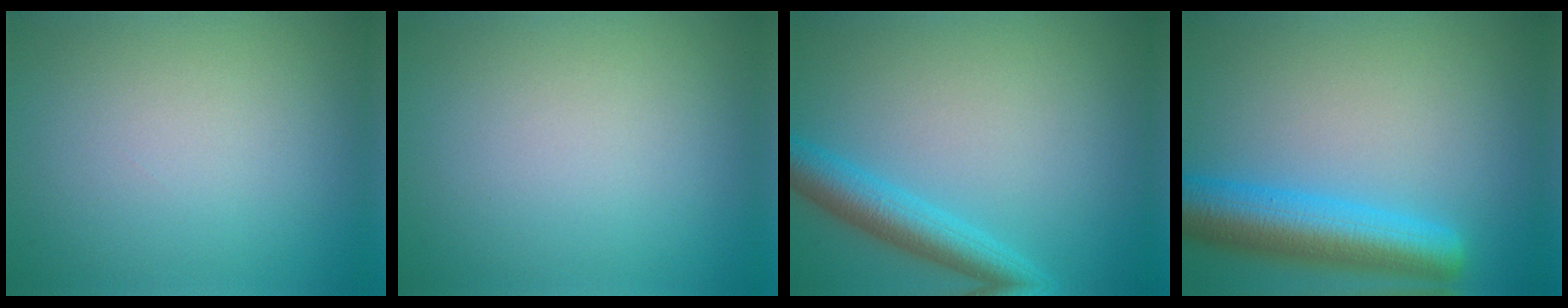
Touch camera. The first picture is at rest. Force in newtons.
{"total": 0.0}
{"total": 4.5, "press": 4.5, "slide": 0.4}
{"total": 7.7, "press": 7.7, "slide": 0.3}